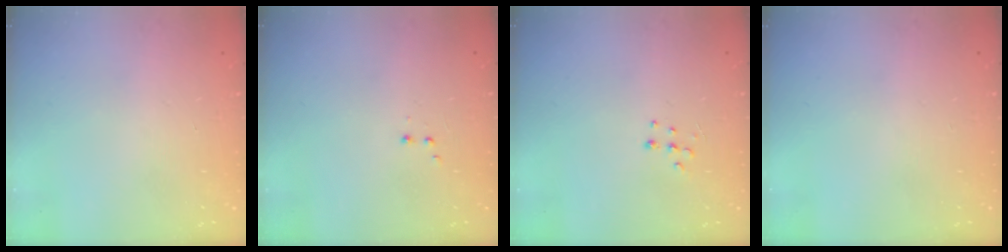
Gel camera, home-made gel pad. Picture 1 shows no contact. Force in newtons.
{"total": 1.9, "press": 1.8, "slide": 0.5}
{"total": 5.2, "press": 5.2, "slide": 0.7}
{"total": 0.0}